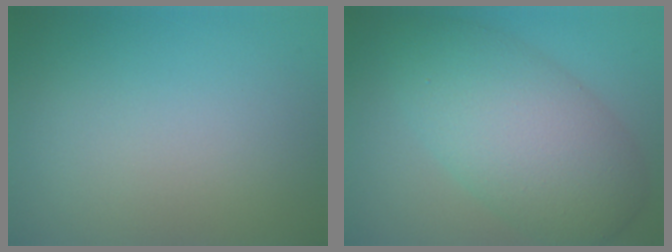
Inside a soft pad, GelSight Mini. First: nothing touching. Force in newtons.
{"total": 8.6, "press": 8.6, "slide": 0.1}